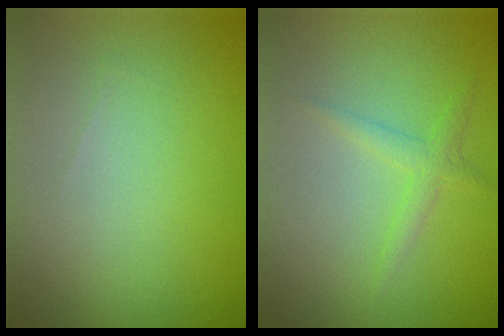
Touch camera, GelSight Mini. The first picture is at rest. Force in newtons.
{"total": 1.7, "press": 1.7, "slide": 0.0}